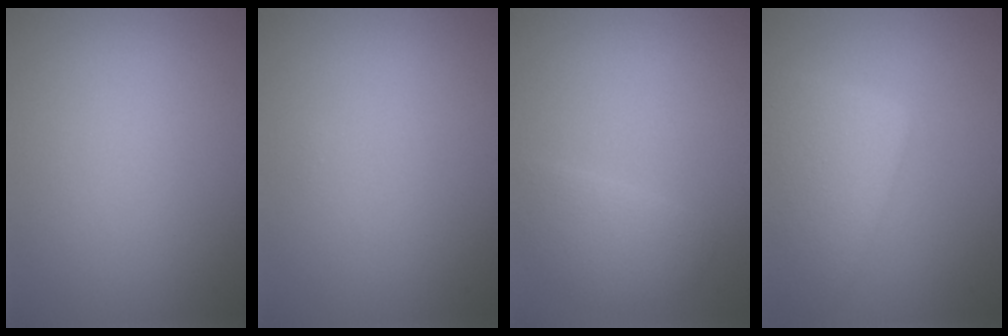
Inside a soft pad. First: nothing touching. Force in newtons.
{"total": 0.0}
{"total": 2.4, "press": 2.4, "slide": 0.1}
{"total": 5.6, "press": 5.6, "slide": 0.3}